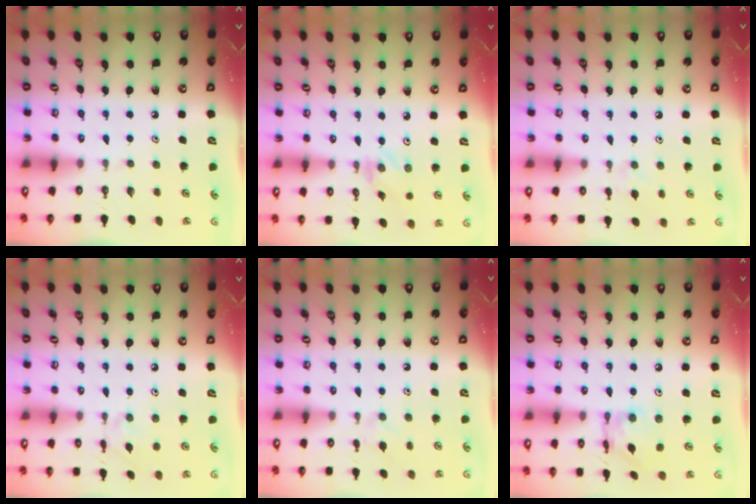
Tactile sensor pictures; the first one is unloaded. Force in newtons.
{"total": 0.6, "press": 0.6, "slide": 0.2}
{"total": 5.3, "press": 5.2, "slide": 0.9}
{"total": 1.6, "press": 1.5, "slide": 0.4}
{"total": 5.9, "press": 5.8, "slide": 0.8}
{"total": 10.5, "press": 10.4, "slide": 1.0}